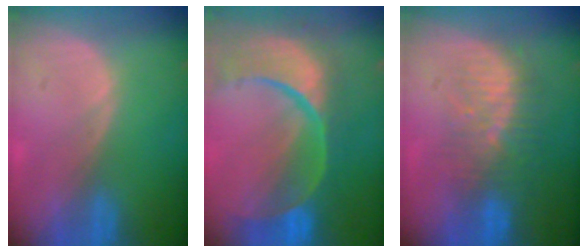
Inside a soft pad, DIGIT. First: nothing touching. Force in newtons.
{"total": 13.8, "press": 10.9, "slide": 8.4}
{"total": 8.4, "press": 7.8, "slide": 3.0}